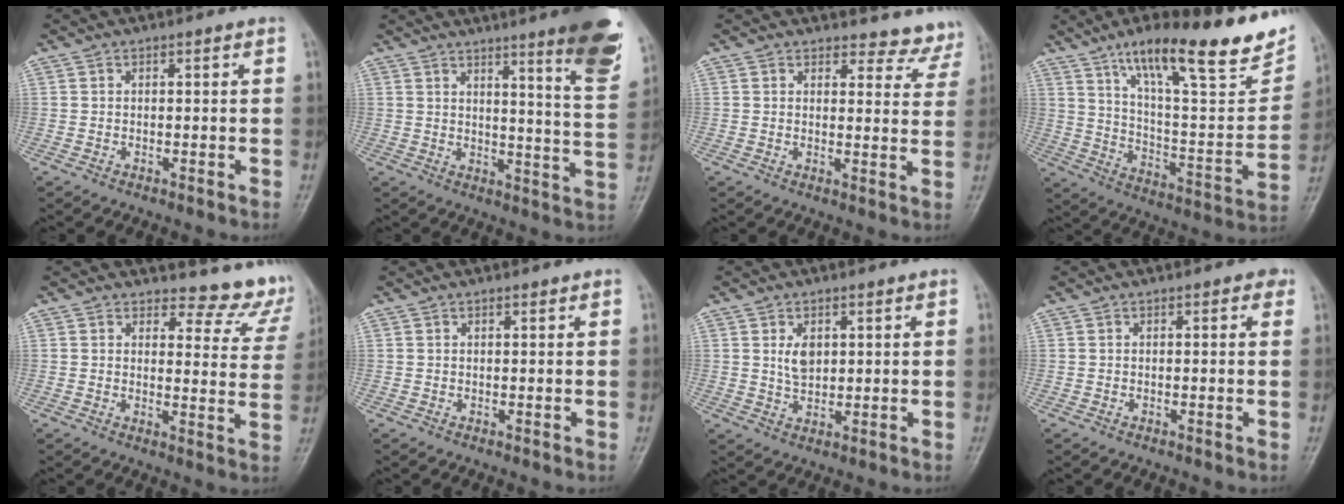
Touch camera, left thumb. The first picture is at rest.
{"total": 16.1, "force": [9.8, 1.8, 12.6], "torque": [-0.140, -0.059, 0.119]}
{"total": 7.2, "force": [6.7, 2.6, -0.5], "torque": [0.046, -0.048, 0.054]}
{"total": 26.5, "force": [17.0, 7.0, 19.1], "torque": [-0.252, -0.046, 0.273]}
{"total": 9.5, "force": [9.0, 3.0, 0.6], "torque": [0.033, -0.091, 0.084]}
{"total": 0.6, "force": [0.5, 0.2, 0.3], "torque": [-0.007, -0.003, 0.007]}
{"total": 4.1, "force": [1.3, 2.6, 2.9], "torque": [-0.038, -0.012, 0.028]}
{"total": 0.6, "force": [0.2, 0.4, 0.4], "torque": [0.002, 0.001, -0.003]}